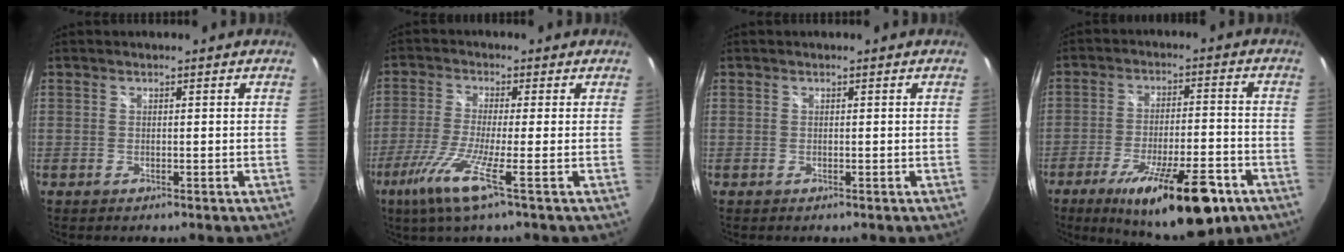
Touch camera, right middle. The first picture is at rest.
{"total": 8.4, "force": [-4.3, -0.7, 7.2], "torque": [-0.177, -0.016, -0.086]}
{"total": 0.0}
{"total": 19.3, "force": [-11.6, 5.3, 14.5], "torque": [-0.238, -0.031, -0.170]}